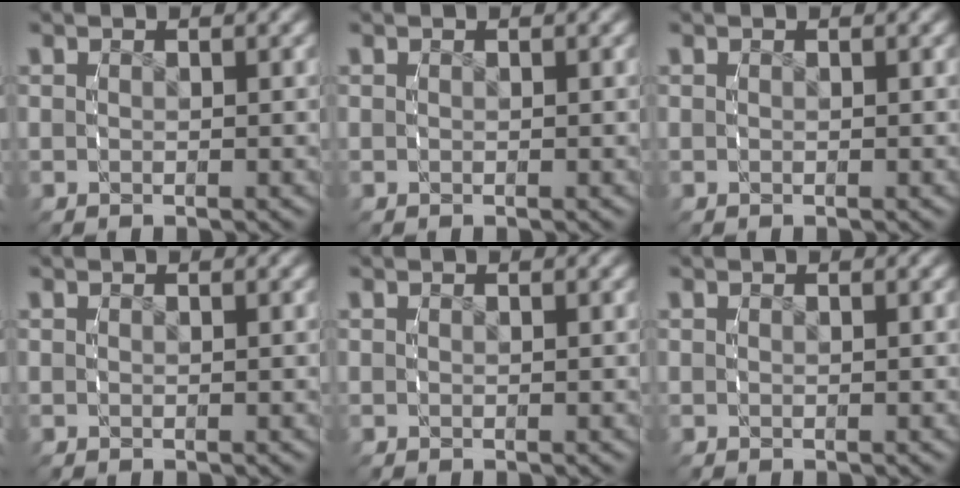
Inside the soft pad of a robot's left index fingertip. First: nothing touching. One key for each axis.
{"total": 0.0}
{"total": 0.0}
{"total": 0.0}
{"total": 0.0}
{"total": 0.0}